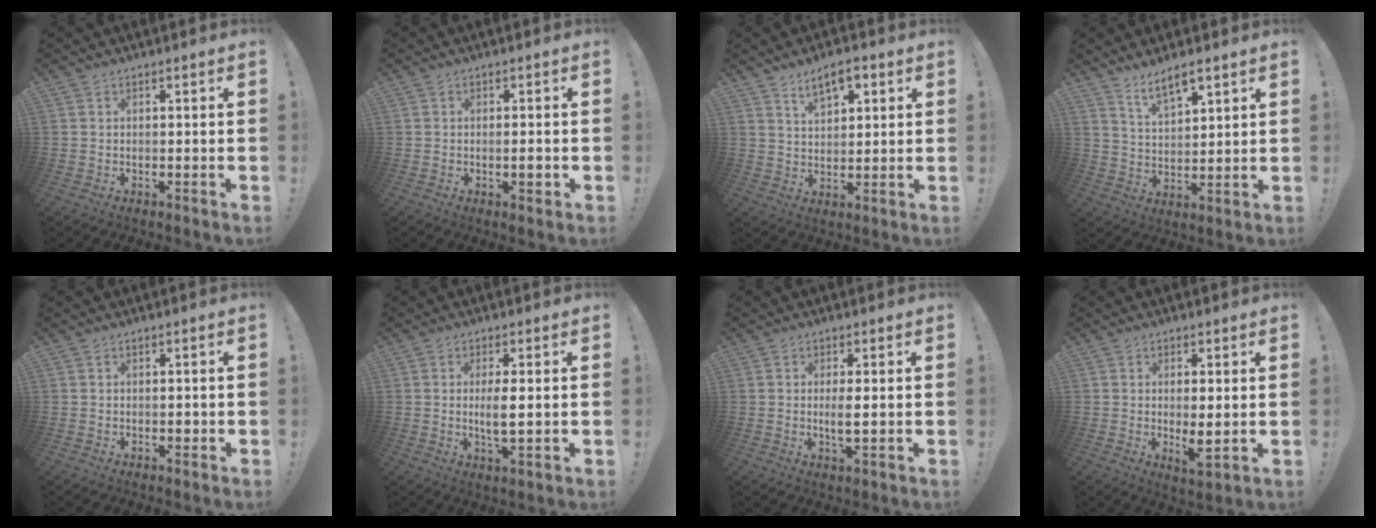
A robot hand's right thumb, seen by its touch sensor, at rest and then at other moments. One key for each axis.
{"total": 2.2, "fx": -0.7, "fy": 0.4, "fz": 2.0, "tx": -0.020, "ty": -0.003, "tz": -0.013}
{"total": 7.7, "fx": 4.8, "fy": 3.8, "fz": 4.8, "tx": -0.073, "ty": -0.014, "tz": 0.084}
{"total": 7.3, "fx": 5.7, "fy": 2.3, "fz": 3.9, "tx": -0.067, "ty": -0.032, "tz": 0.103}
{"total": 1.0, "fx": -0.4, "fy": 0.7, "fz": 0.6, "tx": -0.007, "ty": 0.003, "tz": -0.007}
{"total": 5.1, "fx": 0.2, "fy": 1.3, "fz": 4.9, "tx": -0.093, "ty": -0.013, "tz": -0.003}
{"total": 3.6, "fx": 0.1, "fy": 0.7, "fz": 3.5, "tx": -0.067, "ty": -0.007, "tz": -0.002}
{"total": 5.3, "fx": 0.0, "fy": 1.5, "fz": 5.1, "tx": -0.066, "ty": -0.018, "tz": 0.000}